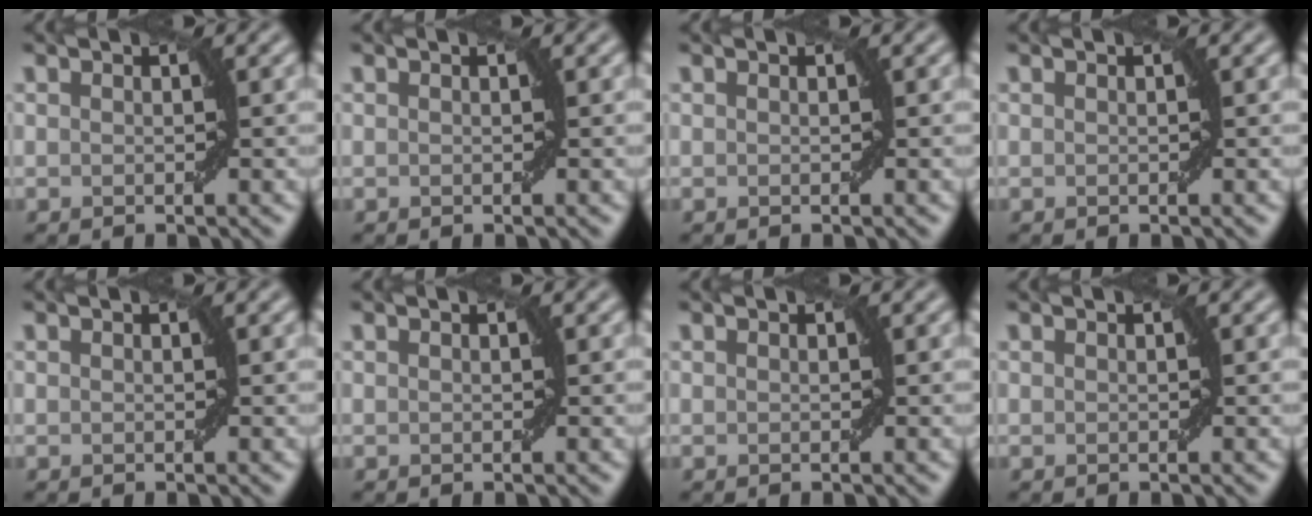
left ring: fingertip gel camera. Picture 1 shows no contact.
{"total": 0.0}
{"total": 0.0}
{"total": 0.0}
{"total": 0.0}
{"total": 0.0}
{"total": 0.0}
{"total": 0.0}